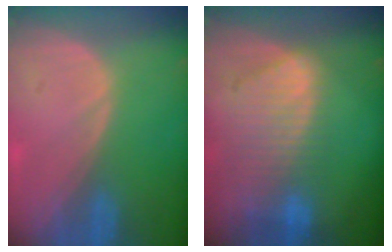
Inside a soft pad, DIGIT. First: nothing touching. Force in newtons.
{"total": 9.3, "press": 8.1, "slide": 4.6}